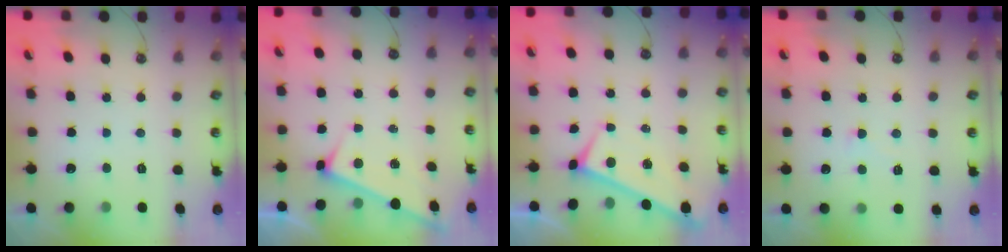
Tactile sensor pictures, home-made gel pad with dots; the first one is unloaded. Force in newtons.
{"total": 5.4, "press": 5.4, "slide": 0.2}
{"total": 0.0}
{"total": 3.6, "press": 3.5, "slide": 0.6}